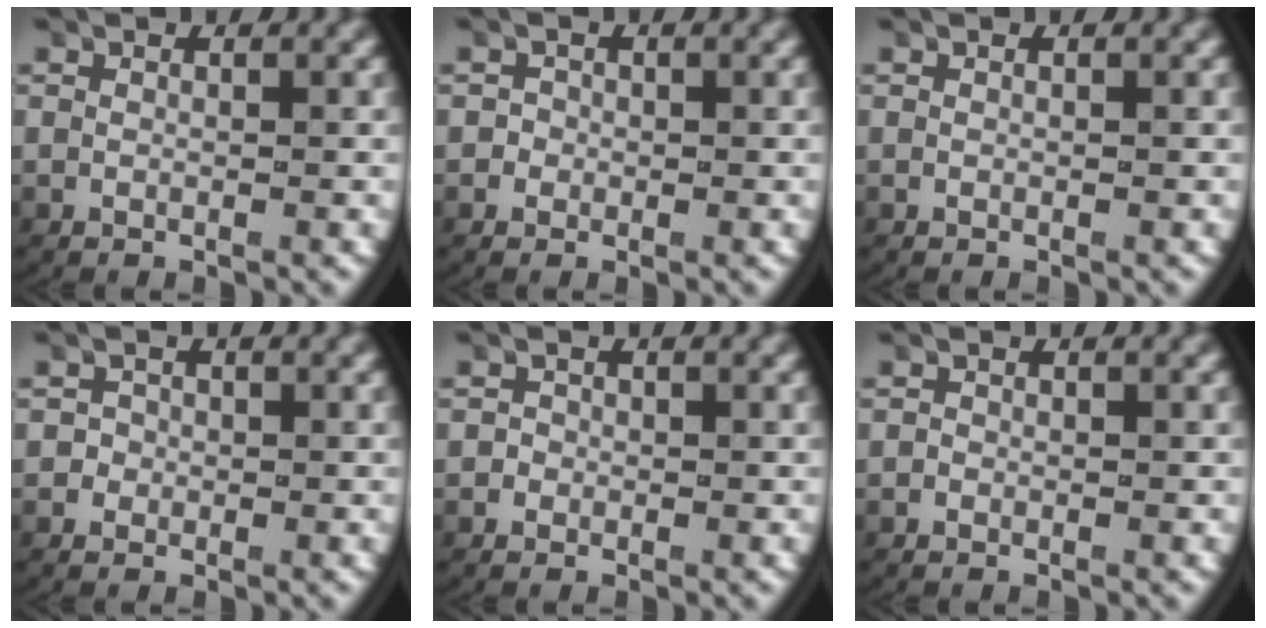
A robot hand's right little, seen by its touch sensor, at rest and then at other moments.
{"total": 0.7, "force": [-0.4, 0.6, 0.0], "torque": [-0.005, -0.005, -0.007]}
{"total": 0.0}
{"total": 1.0, "force": [-0.3, 0.9, 0.1], "torque": [-0.008, -0.004, -0.006]}
{"total": 0.5, "force": [-0.4, 0.4, 0.0], "torque": [-0.007, -0.006, -0.006]}
{"total": 0.0}